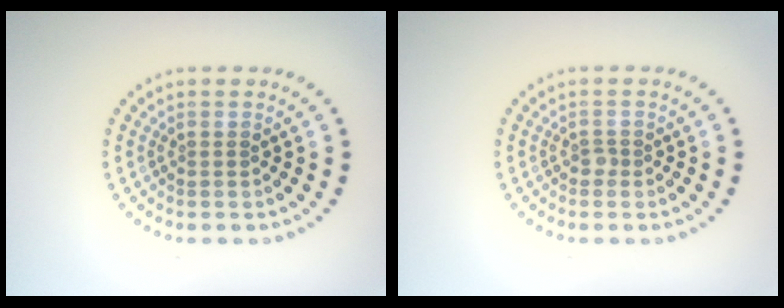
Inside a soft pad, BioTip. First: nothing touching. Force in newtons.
{"total": 0.8, "press": 0.5, "slide": 0.5}